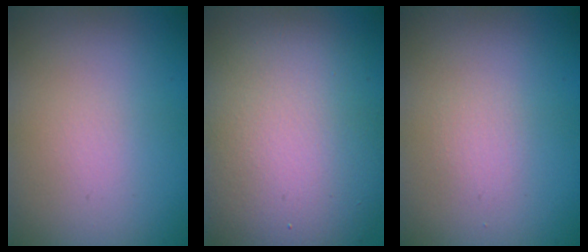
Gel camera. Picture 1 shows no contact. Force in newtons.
{"total": 11.8, "press": 11.8, "slide": 0.5}
{"total": 0.7, "press": 0.7, "slide": 0.1}